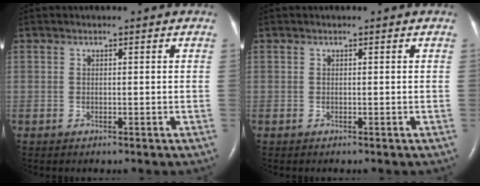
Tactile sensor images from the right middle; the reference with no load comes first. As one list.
[{"total": 0.0}]